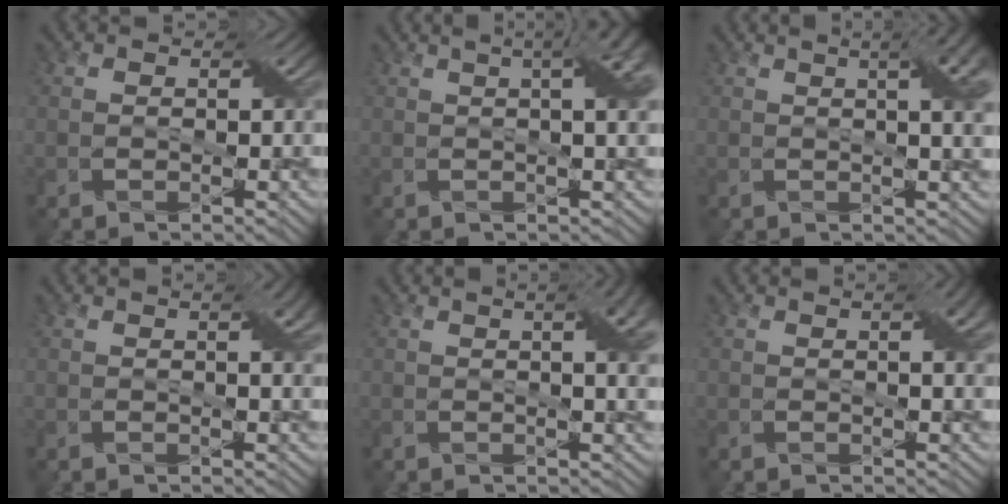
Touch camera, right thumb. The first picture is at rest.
{"total": 7.7, "force": [2.1, 2.7, 6.9], "torque": [-0.066, 0.038, 0.011]}
{"total": 7.5, "force": [2.5, 2.5, 6.6], "torque": [-0.061, 0.027, 0.019]}
{"total": 2.8, "force": [1.1, 0.6, 2.5], "torque": [-0.039, 0.006, 0.016]}
{"total": 6.0, "force": [1.9, 1.8, 5.4], "torque": [-0.058, 0.017, 0.019]}
{"total": 3.2, "force": [1.1, 0.7, 2.9], "torque": [-0.044, 0.008, 0.016]}